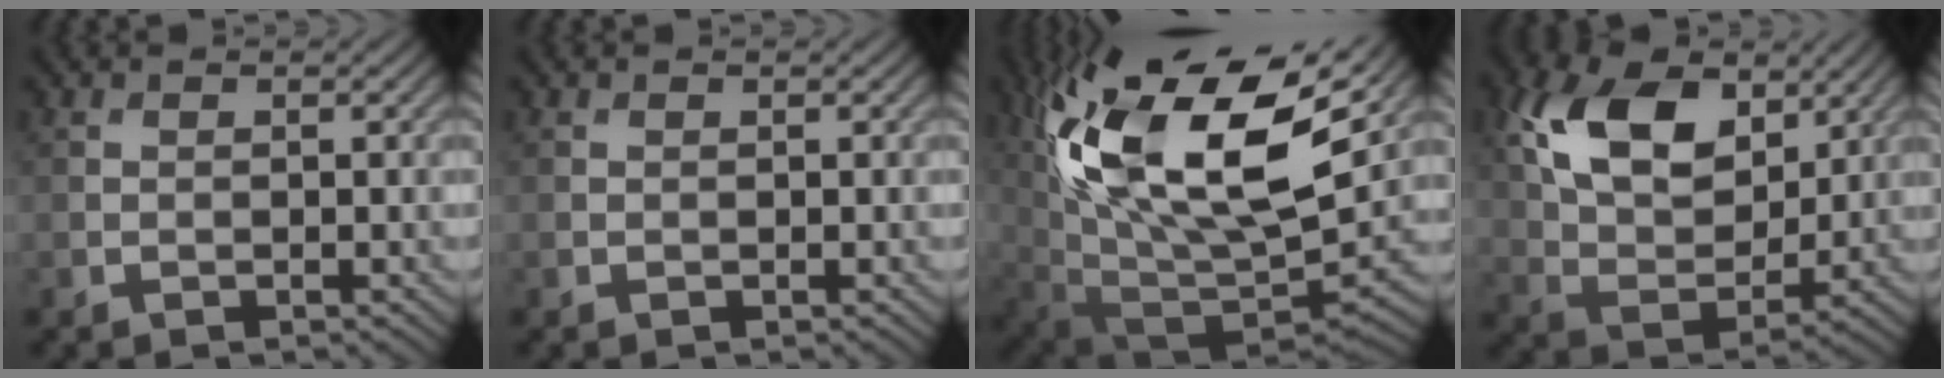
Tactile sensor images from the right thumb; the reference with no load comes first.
{"total": 0.0}
{"total": 20.1, "force": [7.4, 9.6, 16.1], "torque": [-0.339, 0.014, 0.134]}
{"total": 12.9, "force": [5.3, 7.8, 8.8], "torque": [-0.192, 0.014, 0.100]}